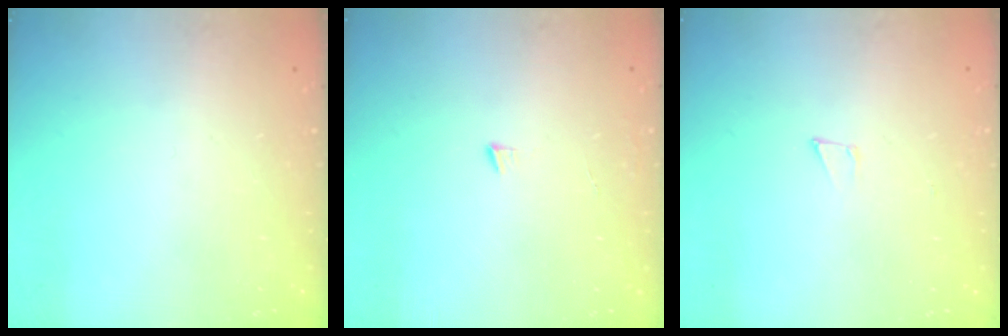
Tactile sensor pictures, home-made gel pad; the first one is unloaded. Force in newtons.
{"total": 4.1, "press": 4.1, "slide": 0.4}
{"total": 3.2, "press": 3.2, "slide": 0.2}